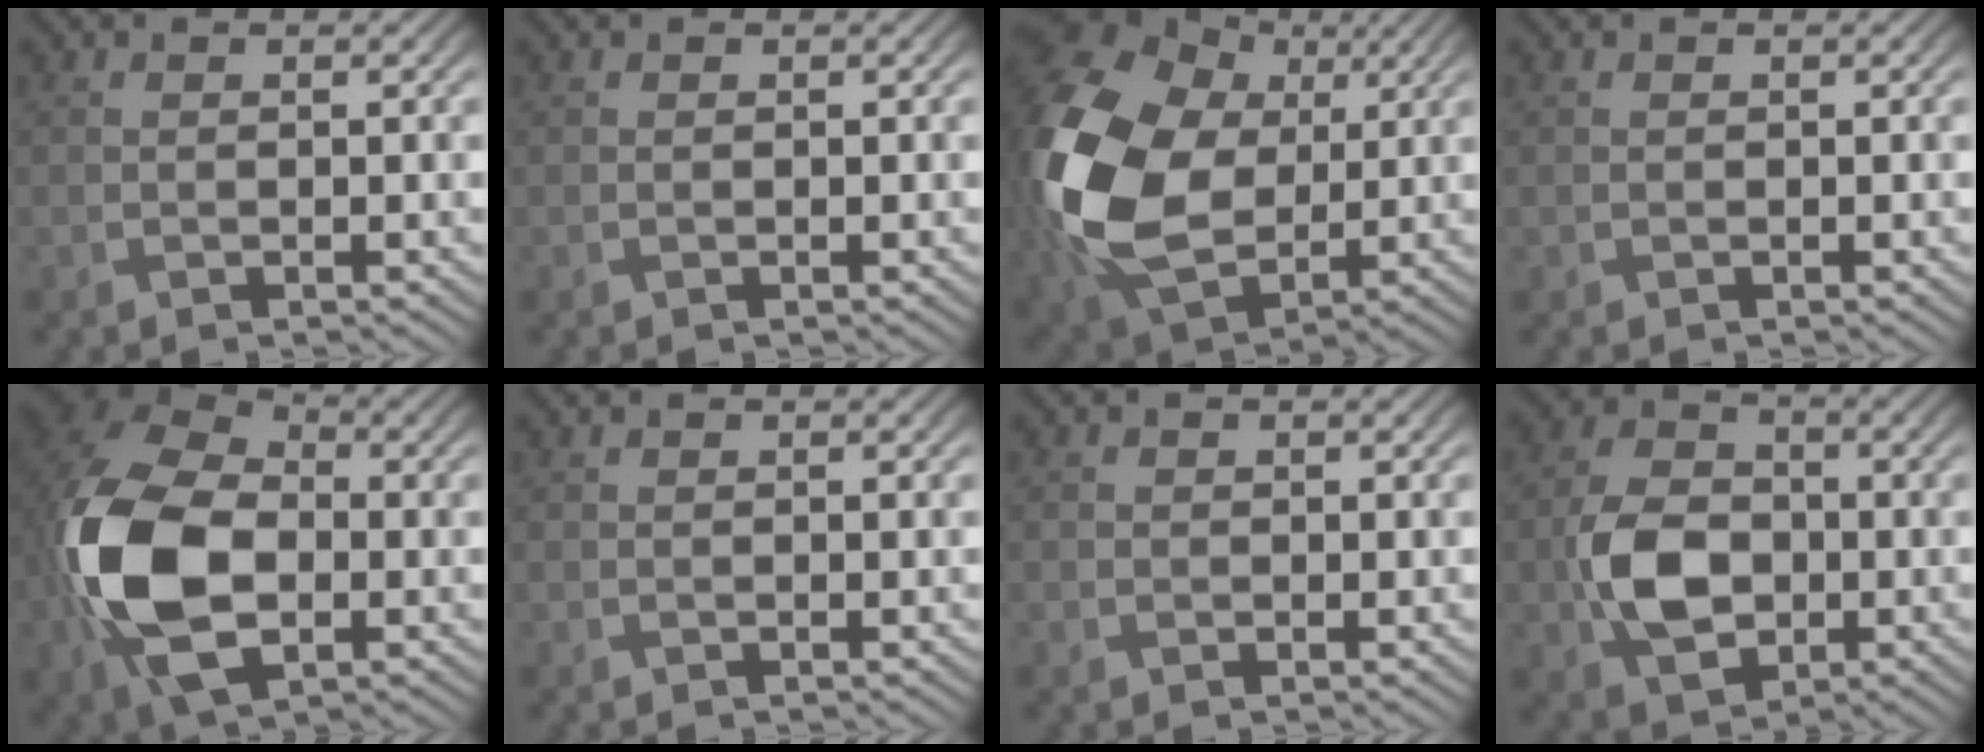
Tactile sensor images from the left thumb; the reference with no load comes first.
{"total": 0.0}
{"total": 18.8, "force": [1.8, 14.1, 12.3], "torque": [-0.340, -0.049, 0.074]}
{"total": 0.0}
{"total": 16.3, "force": [-2.7, 10.5, 12.2], "torque": [-0.305, -0.032, -0.053]}
{"total": 0.0}
{"total": 0.6, "force": [0.0, 0.6, 0.0], "torque": [0.003, -0.003, -0.002]}
{"total": 8.1, "force": [-1.5, 5.7, 5.6], "torque": [-0.125, -0.002, -0.034]}